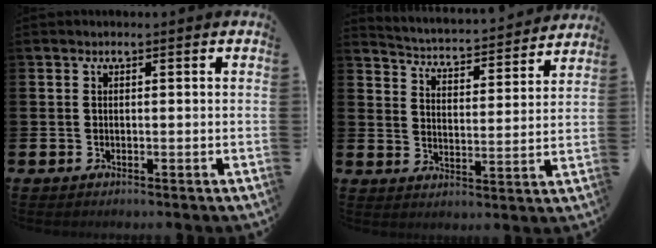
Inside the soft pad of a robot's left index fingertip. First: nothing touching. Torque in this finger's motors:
{"motor_torque": [0.85, -1.29, 0.05, 0.01]}